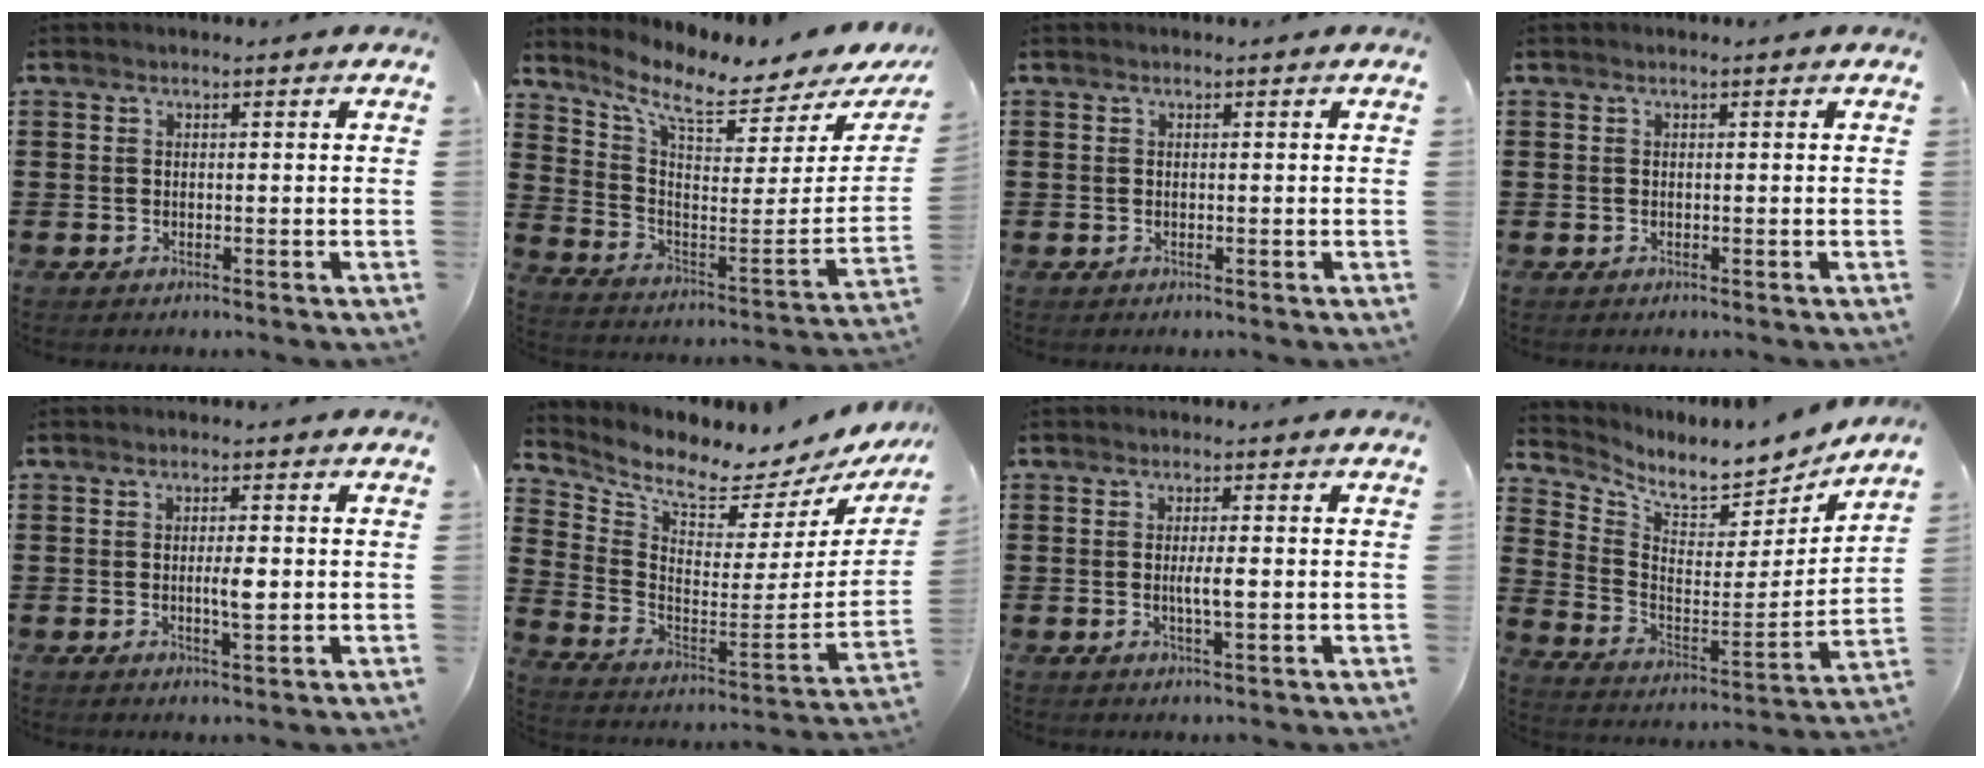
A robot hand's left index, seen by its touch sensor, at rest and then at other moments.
{"total": 6.9, "force": [5.4, 1.3, 4.2], "torque": [-0.104, -0.052, 0.084]}
{"total": 0.0}
{"total": 0.0}
{"total": 3.5, "force": [-0.1, 0.8, 3.4], "torque": [-0.052, -0.005, -0.004]}
{"total": 4.8, "force": [4.4, 0.6, 1.9], "torque": [-0.060, -0.068, 0.065]}
{"total": 3.0, "force": [-0.2, 0.3, 3.0], "torque": [-0.061, -0.007, -0.006]}
{"total": 6.2, "force": [5.8, 1.3, 1.8], "torque": [-0.061, -0.057, 0.095]}